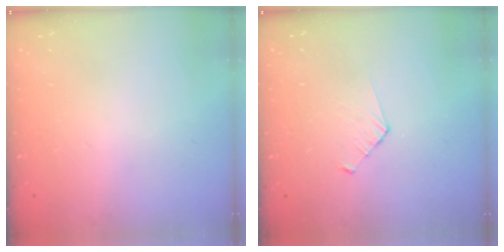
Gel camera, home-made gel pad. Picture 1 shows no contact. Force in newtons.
{"total": 2.8, "press": 2.7, "slide": 0.3}